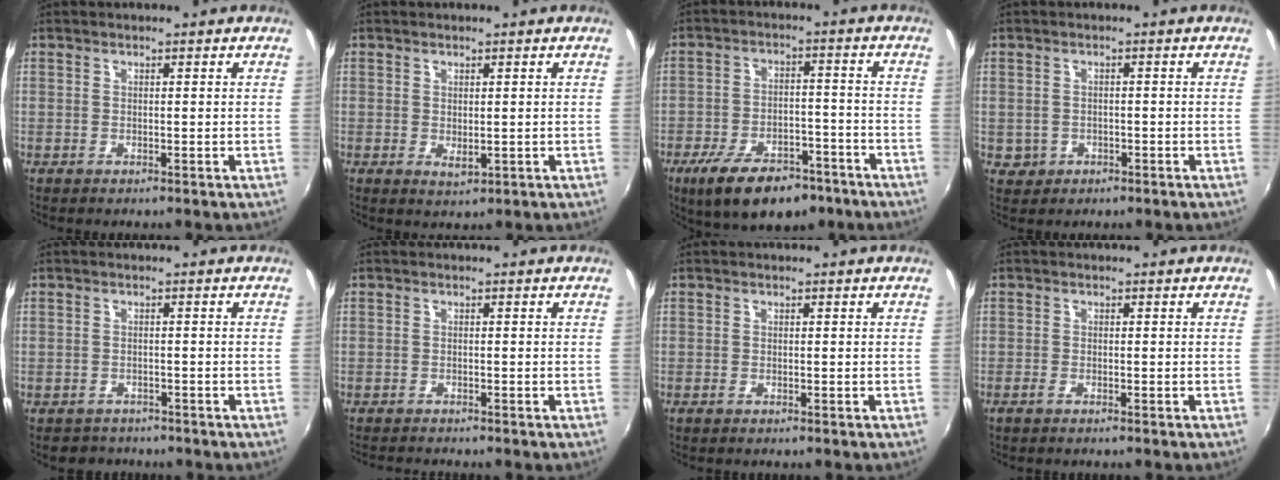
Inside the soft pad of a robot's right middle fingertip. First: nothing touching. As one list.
[{"total": 1.8, "force": [0.0, 1.1, 1.4], "torque": [-0.023, -0.006, 0.001]}, {"total": 15.1, "force": [-10.1, 6.8, 8.9], "torque": [-0.180, -0.012, -0.152]}, {"total": 3.2, "force": [-0.8, 2.9, 1.0], "torque": [-0.029, -0.001, -0.005]}, {"total": 3.1, "force": [-2.6, 1.8, 0.0], "torque": [-0.011, -0.002, -0.043]}, {"total": 2.5, "force": [-2.5, 0.1, 0.5], "torque": [-0.021, -0.016, -0.046]}, {"total": 0.6, "force": [-0.5, 0.1, 0.3], "torque": [-0.006, -0.003, -0.012]}, {"total": 1.3, "force": [-1.1, 0.2, 0.7], "torque": [-0.018, -0.003, -0.025]}]